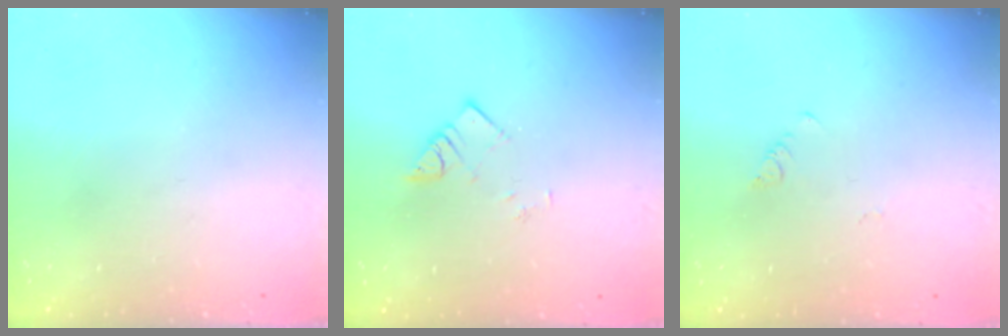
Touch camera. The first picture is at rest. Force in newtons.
{"total": 3.7, "press": 3.7, "slide": 0.1}
{"total": 1.9, "press": 1.9, "slide": 0.4}